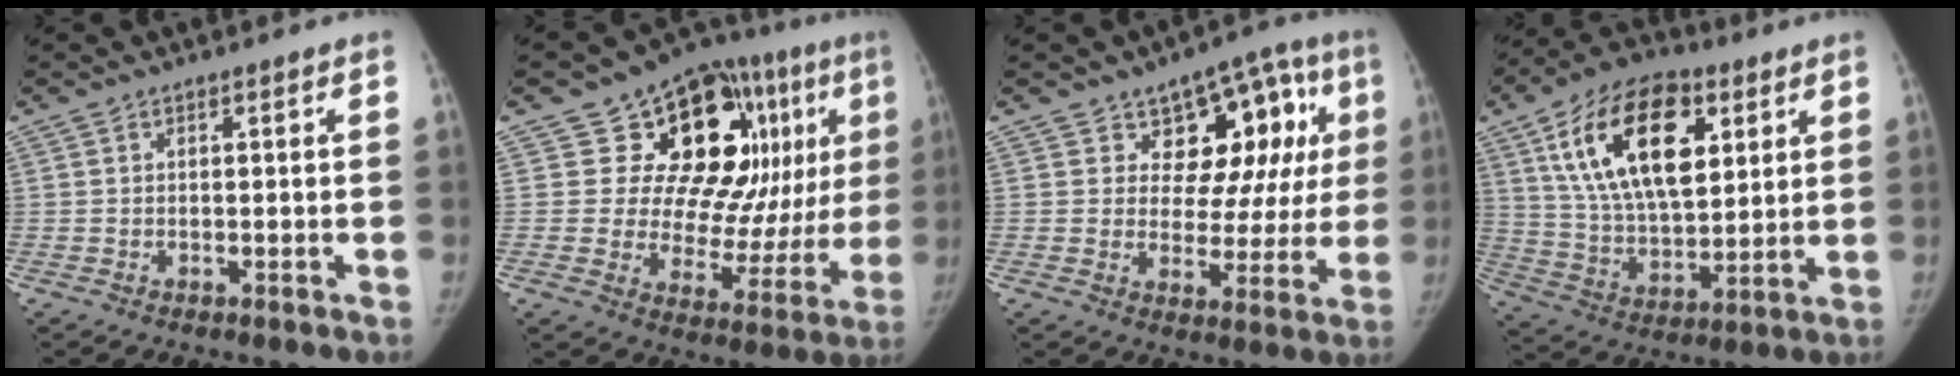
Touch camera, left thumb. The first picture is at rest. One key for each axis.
{"total": 23.7, "fx": 8.5, "fy": 13.3, "fz": 17.6, "tx": -0.174, "ty": -0.010, "tz": 0.126}
{"total": 14.7, "fx": 5.4, "fy": 9.6, "fz": 9.7, "tx": -0.053, "ty": -0.004, "tz": 0.071}
{"total": 22.2, "fx": 8.6, "fy": 12.0, "fz": 16.6, "tx": -0.260, "ty": -0.023, "tz": 0.148}